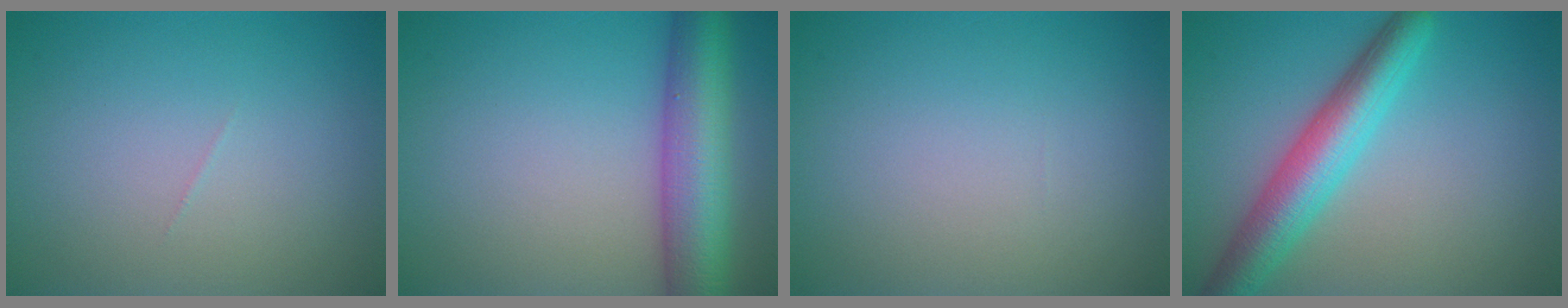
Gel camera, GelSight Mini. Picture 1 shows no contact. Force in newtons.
{"total": 8.0, "press": 8.0, "slide": 0.2}
{"total": 0.0}
{"total": 6.0, "press": 5.9, "slide": 0.3}